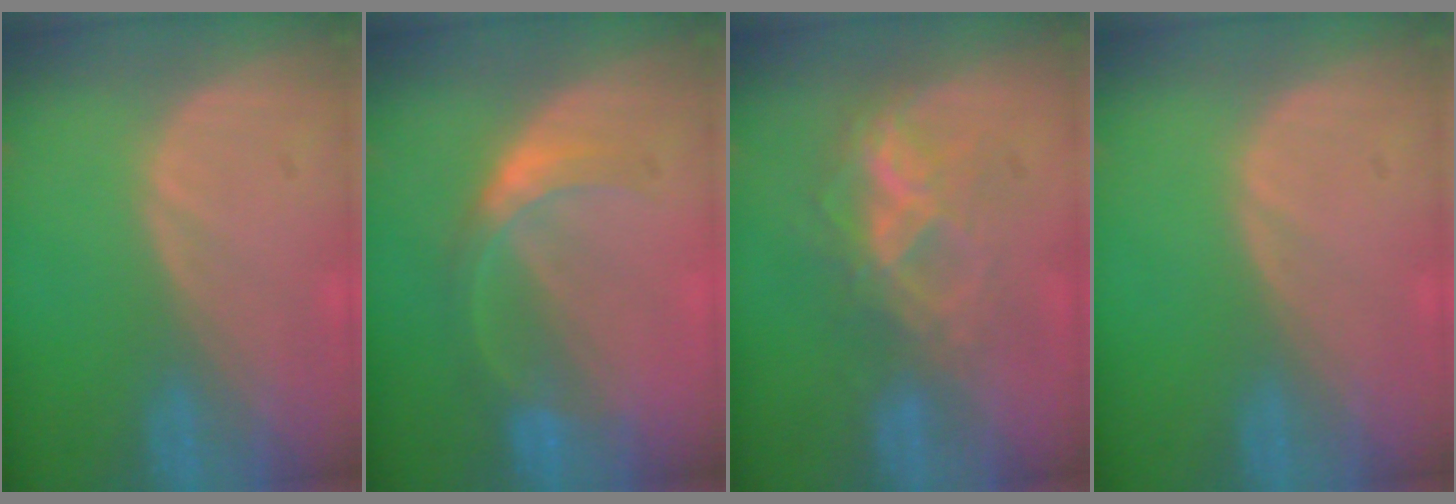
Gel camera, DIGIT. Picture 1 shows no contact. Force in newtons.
{"total": 5.2, "press": 4.8, "slide": 1.9}
{"total": 7.1, "press": 6.2, "slide": 3.6}
{"total": 0.0}